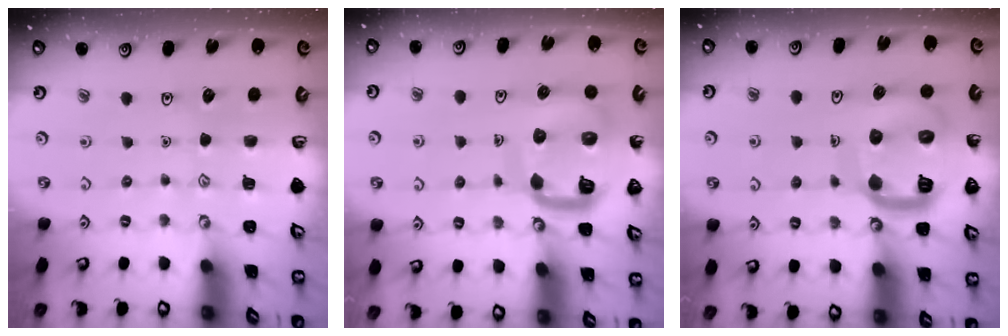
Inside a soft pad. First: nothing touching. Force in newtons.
{"total": 12.4, "press": 12.4, "slide": 1.2}
{"total": 17.4, "press": 17.3, "slide": 1.9}